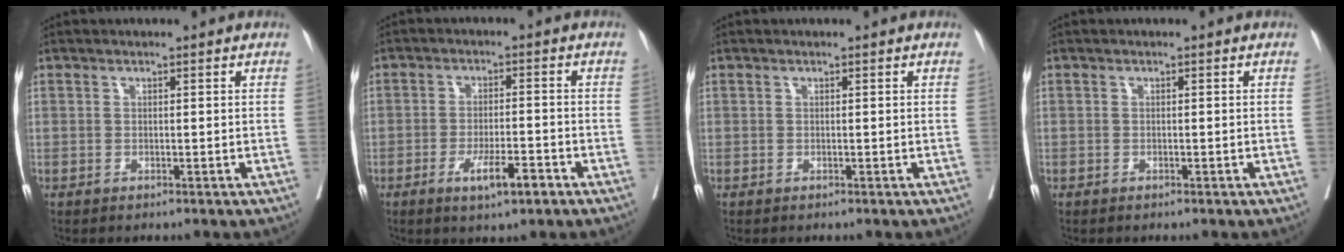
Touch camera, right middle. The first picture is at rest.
{"total": 5.8, "force": [-3.1, 1.0, 4.7], "torque": [-0.083, -0.005, -0.048]}
{"total": 0.0}
{"total": 0.0}